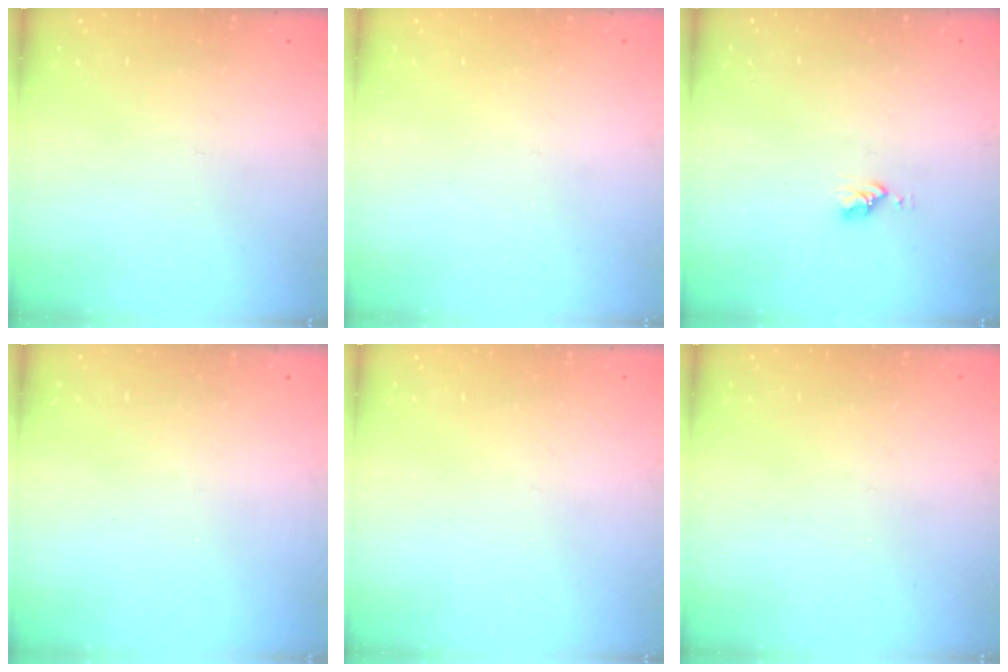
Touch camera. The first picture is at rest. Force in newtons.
{"total": 0.0}
{"total": 2.8, "press": 2.8, "slide": 0.4}
{"total": 0.0}
{"total": 0.0}
{"total": 0.0}